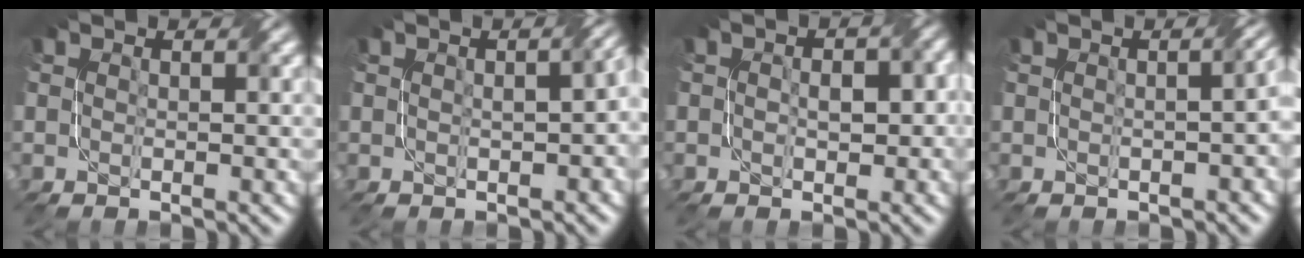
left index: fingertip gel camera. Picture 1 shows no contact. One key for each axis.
{"total": 4.1, "fx": 0.1, "fy": 1.7, "fz": 3.8, "tx": -0.031, "ty": 0.006, "tz": 0.011}
{"total": 3.4, "fx": 0.1, "fy": 2.0, "fz": 2.7, "tx": -0.030, "ty": 0.008, "tz": 0.002}
{"total": 4.3, "fx": -0.2, "fy": 1.9, "fz": 3.8, "tx": -0.021, "ty": 0.005, "tz": 0.004}